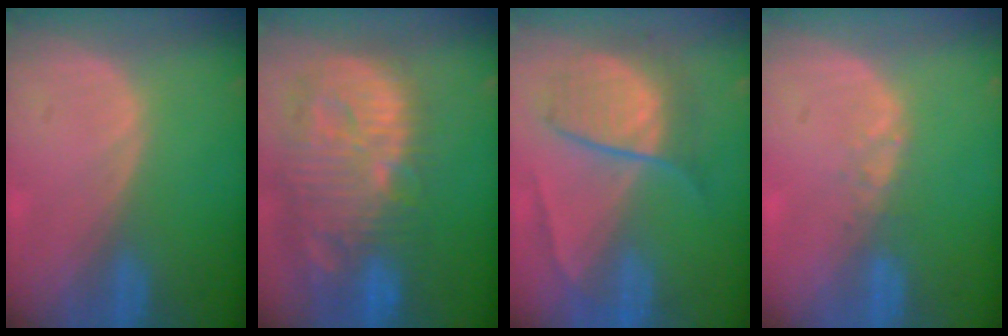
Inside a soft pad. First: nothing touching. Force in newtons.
{"total": 14.4, "press": 12.5, "slide": 7.0}
{"total": 7.3, "press": 7.3, "slide": 0.2}
{"total": 1.4, "press": 1.4, "slide": 0.2}